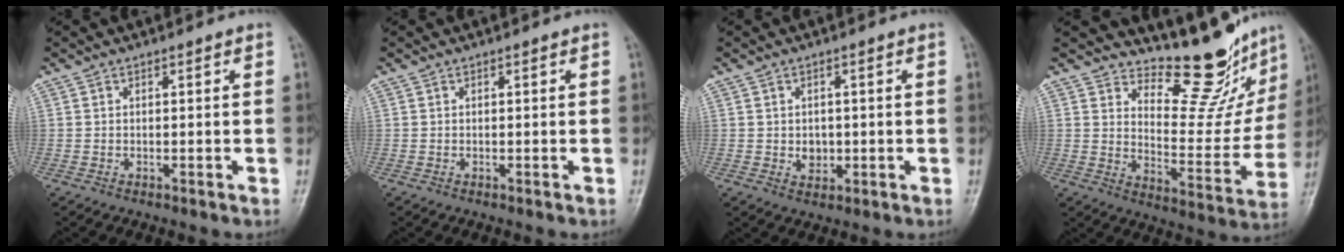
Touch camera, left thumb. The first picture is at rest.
{"total": 0.0}
{"total": 3.1, "force": [-0.1, 2.6, 1.7], "torque": [-0.012, 0.000, 0.004]}
{"total": 15.9, "force": [13.9, 5.0, 5.9], "torque": [-0.036, -0.124, 0.195]}